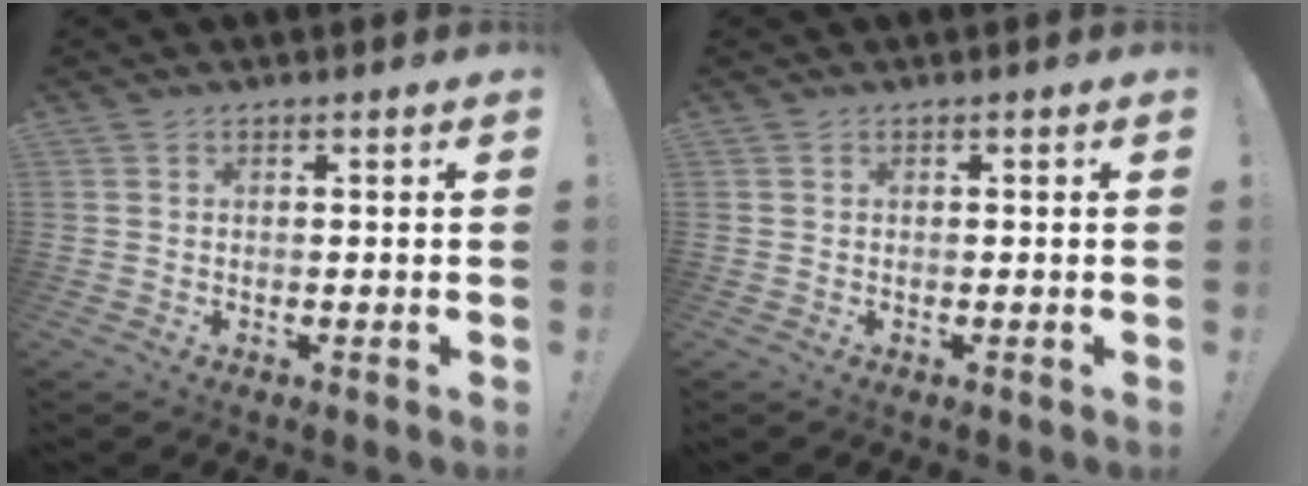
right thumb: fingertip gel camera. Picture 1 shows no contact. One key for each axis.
{"total": 0.0}